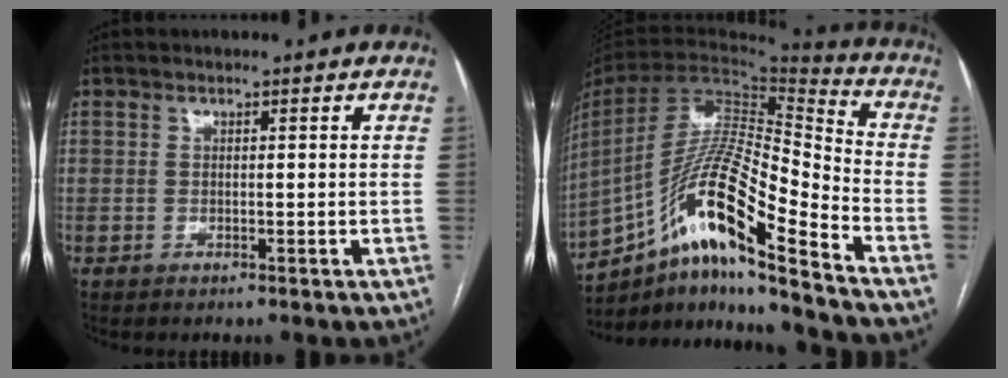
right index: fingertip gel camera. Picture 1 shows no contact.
{"total": 19.4, "force": [-12.4, 0.9, 14.8], "torque": [-0.298, 0.001, -0.227]}